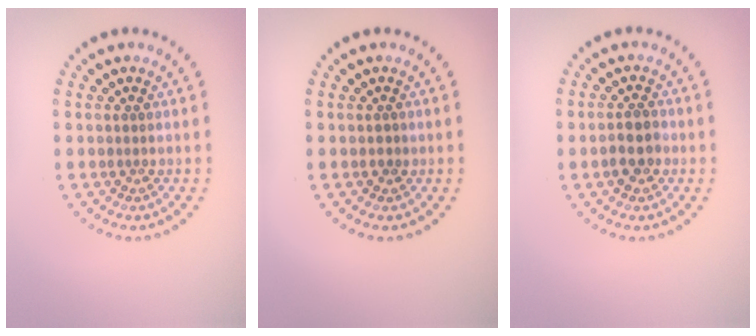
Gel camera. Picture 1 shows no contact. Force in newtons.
{"total": 0.7, "press": 0.7, "slide": 0.2}
{"total": 2.4, "press": 2.3, "slide": 0.7}